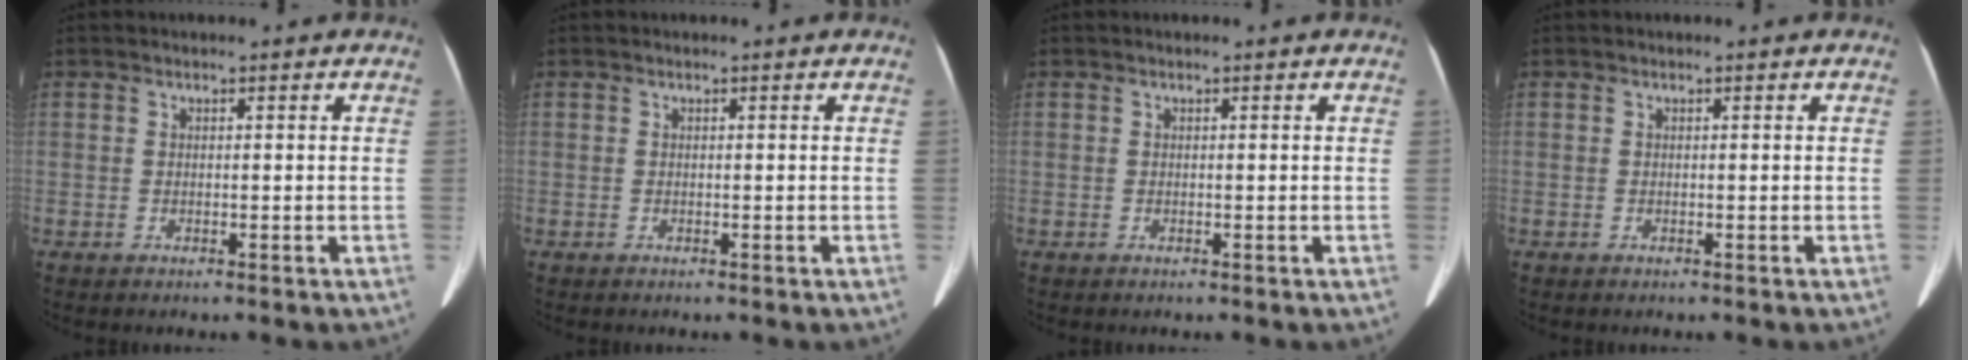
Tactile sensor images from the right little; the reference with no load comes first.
{"total": 0.0}
{"total": 0.0}
{"total": 0.0}